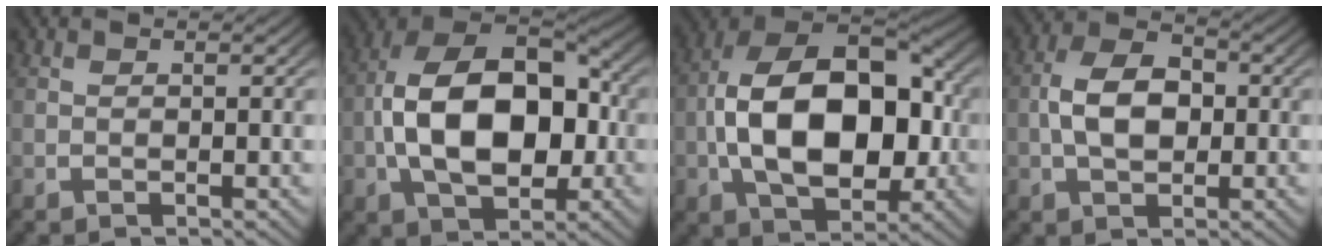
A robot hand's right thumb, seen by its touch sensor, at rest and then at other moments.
{"total": 15.6, "force": [-0.8, 10.1, 11.9], "torque": [-0.243, -0.044, 0.012]}
{"total": 17.3, "force": [-0.9, 11.1, 13.2], "torque": [-0.268, -0.049, 0.012]}
{"total": 6.6, "force": [-0.1, 4.4, 4.9], "torque": [-0.093, -0.012, 0.004]}